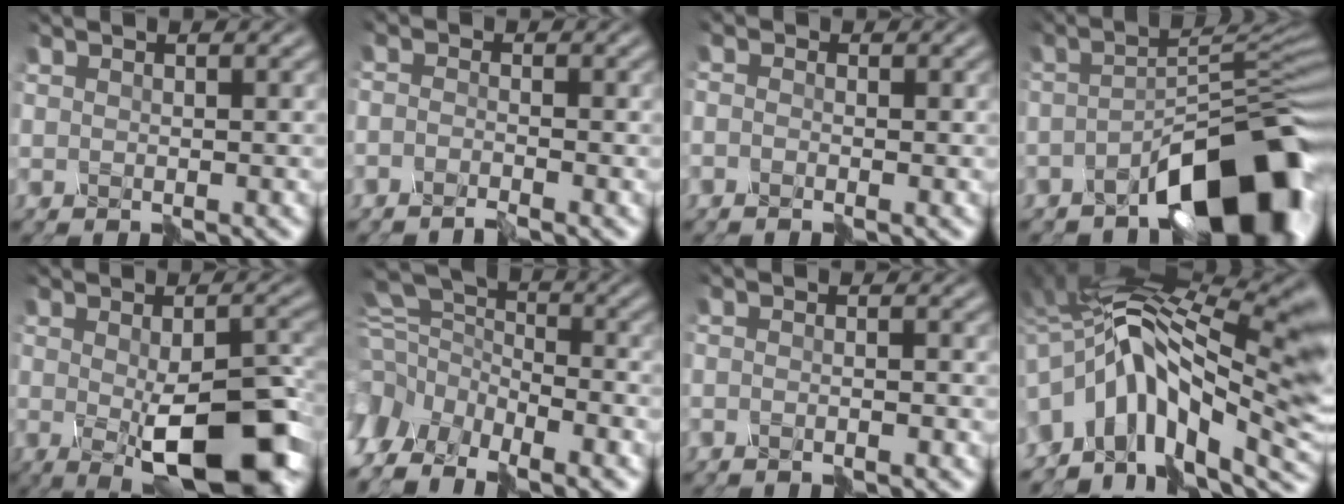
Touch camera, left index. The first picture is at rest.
{"total": 2.4, "force": [-2.1, -0.7, -0.9], "torque": [0.009, 0.000, -0.040]}
{"total": 1.6, "force": [-1.4, -0.1, -0.6], "torque": [0.011, 0.000, -0.021]}
{"total": 10.3, "force": [-6.7, 3.0, 7.3], "torque": [-0.094, 0.004, -0.109]}
{"total": 10.8, "force": [-3.8, 4.2, 9.3], "torque": [-0.140, -0.027, -0.046]}
{"total": 6.6, "force": [-5.3, 2.6, 2.8], "torque": [-0.068, -0.004, -0.097]}
{"total": 1.7, "force": [-1.6, -0.6, 0.1], "torque": [0.002, -0.004, -0.019]}
{"total": 11.0, "force": [-2.6, 5.2, 9.3], "torque": [-0.151, 0.016, -0.053]}